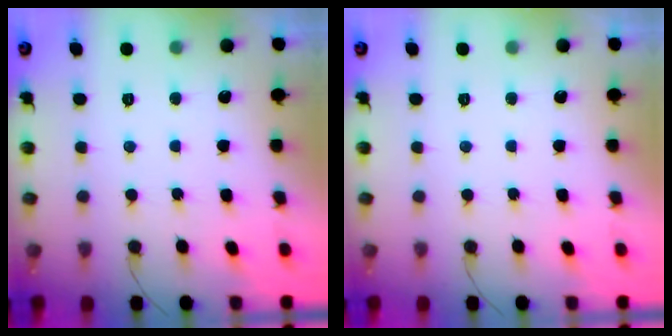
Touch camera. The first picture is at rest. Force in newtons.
{"total": 0.0}